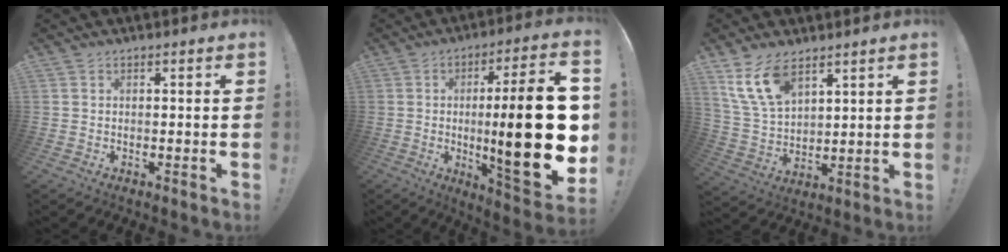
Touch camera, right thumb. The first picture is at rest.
{"total": 25.3, "force": [-0.7, 5.1, 24.8], "torque": [-0.391, -0.011, -0.010]}
{"total": 12.5, "force": [8.2, 6.0, 7.2], "torque": [-0.158, -0.033, 0.161]}